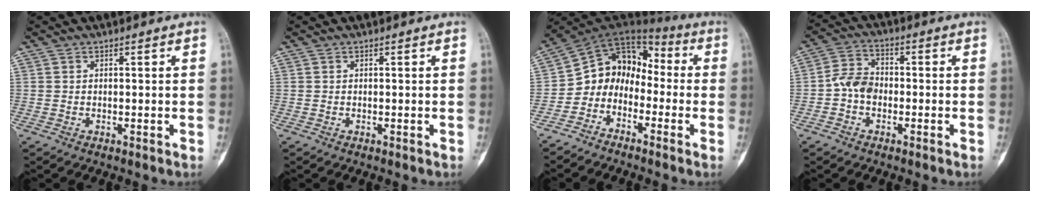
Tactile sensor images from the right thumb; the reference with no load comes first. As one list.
[{"total": 0.0}, {"total": 10.6, "force": [-3.9, 8.5, 5.0], "torque": [-0.052, 0.089, -0.089]}, {"total": 5.9, "force": [-1.5, 4.4, 3.6], "torque": [-0.052, 0.021, -0.041]}]